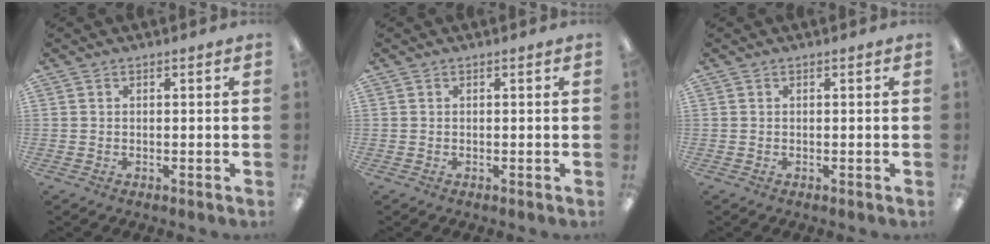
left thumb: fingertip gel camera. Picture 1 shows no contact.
{"total": 0.0}
{"total": 0.0}